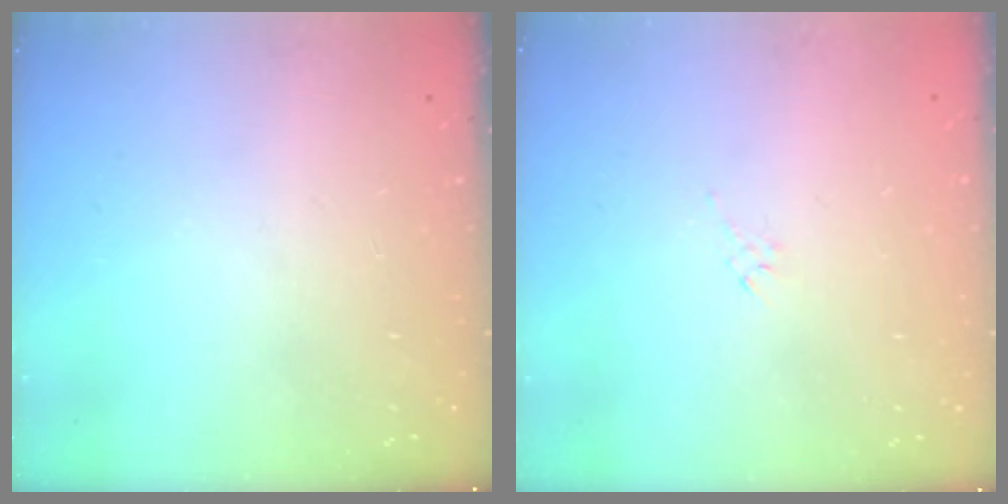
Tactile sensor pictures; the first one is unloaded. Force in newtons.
{"total": 2.8, "press": 2.7, "slide": 0.6}